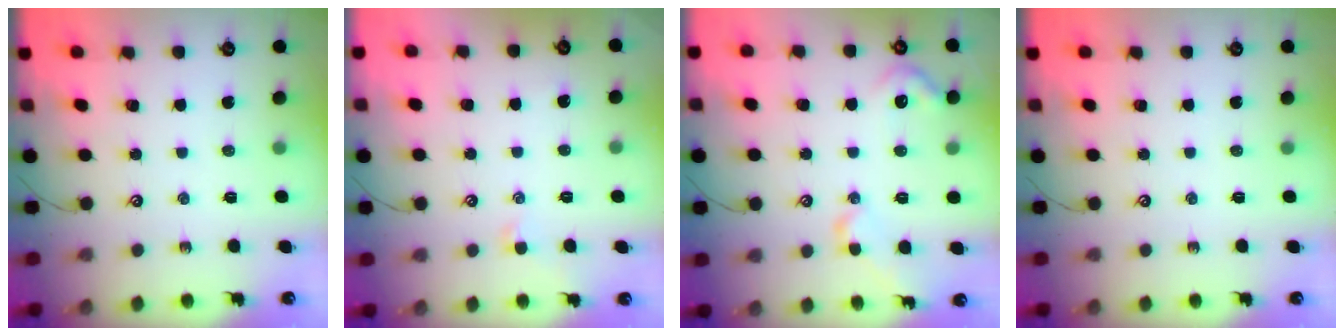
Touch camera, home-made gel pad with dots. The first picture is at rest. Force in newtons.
{"total": 0.0}
{"total": 4.2, "press": 4.1, "slide": 0.4}
{"total": 0.0}